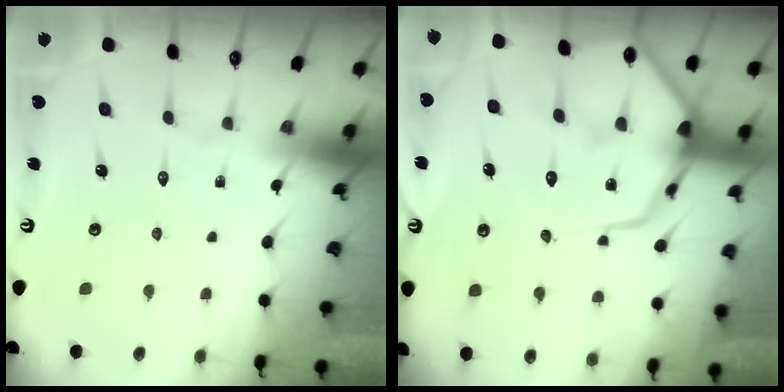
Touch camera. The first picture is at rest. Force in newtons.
{"total": 15.6, "press": 15.5, "slide": 1.4}